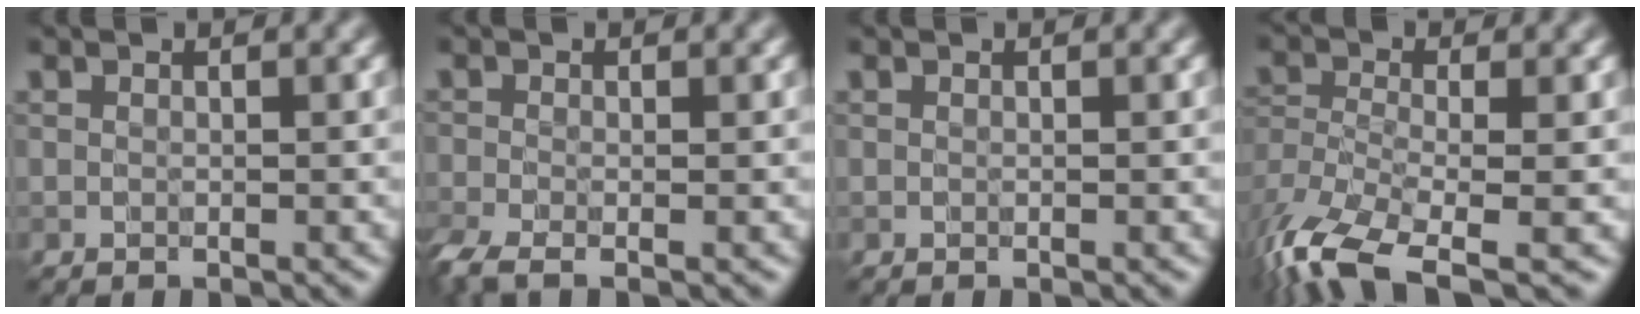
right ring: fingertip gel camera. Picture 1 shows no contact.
{"total": 3.1, "force": [-1.9, 1.0, 2.3], "torque": [-0.052, -0.011, -0.043]}
{"total": 0.0}
{"total": 9.7, "force": [-6.1, 3.6, 6.6], "torque": [-0.144, -0.019, -0.119]}